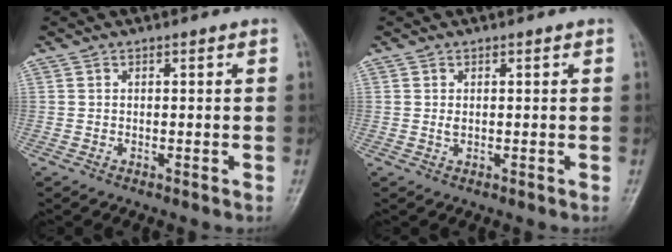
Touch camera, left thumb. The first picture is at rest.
{"total": 1.2, "force": [0.4, 0.6, 1.0], "torque": [-0.017, -0.001, 0.011]}